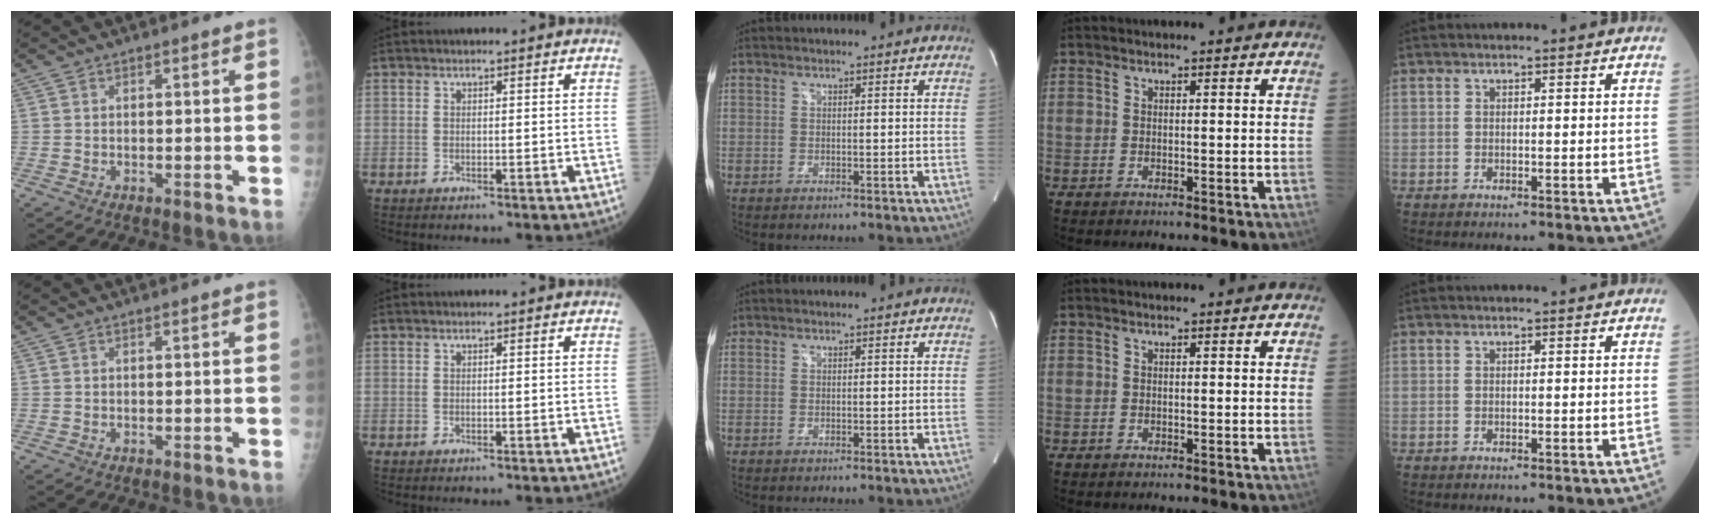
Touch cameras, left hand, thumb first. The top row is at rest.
{"middle": {"total": 0.6, "force": [0.5, 0.3, 0.0], "torque": [-0.004, 0.010, 0.010]}}